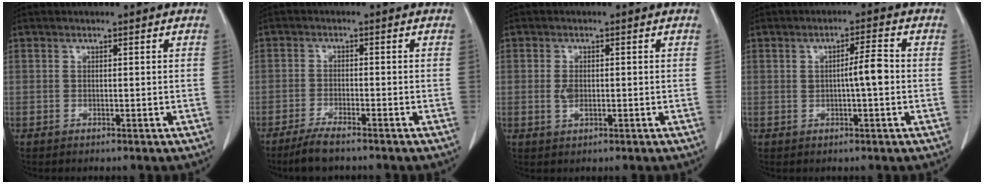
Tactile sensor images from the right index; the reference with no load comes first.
{"total": 4.1, "force": [-3.4, 0.4, 2.3], "torque": [-0.049, -0.009, -0.063]}
{"total": 2.2, "force": [-0.2, 1.0, 2.0], "torque": [-0.039, 0.001, 0.000]}
{"total": 3.9, "force": [-0.1, 0.3, 3.9], "torque": [-0.061, 0.006, 0.000]}